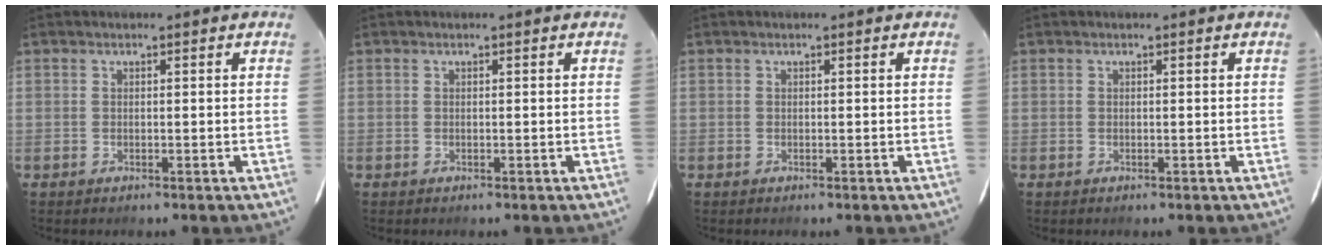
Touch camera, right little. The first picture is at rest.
{"total": 0.0}
{"total": 0.0}
{"total": 0.0}